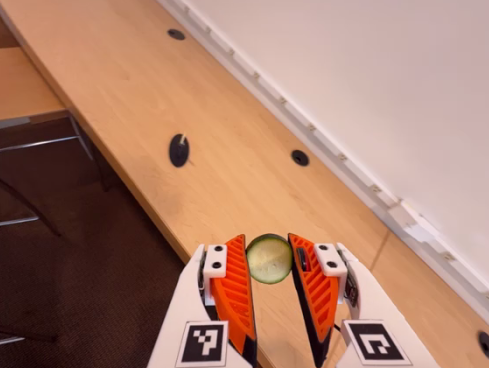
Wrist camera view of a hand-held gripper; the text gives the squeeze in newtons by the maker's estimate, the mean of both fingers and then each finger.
{"total": 9.5, "left": 9.3, "right": 9.6}